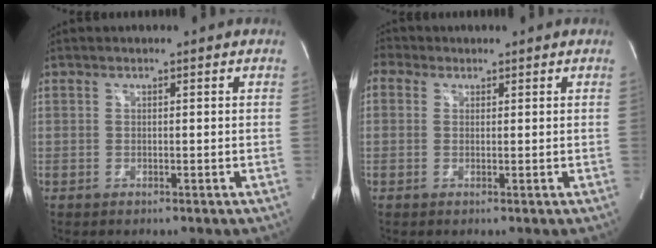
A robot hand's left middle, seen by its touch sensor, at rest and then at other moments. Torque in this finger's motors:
{"motor_torque": [1.11, -0.81, 1.05, 0.21]}